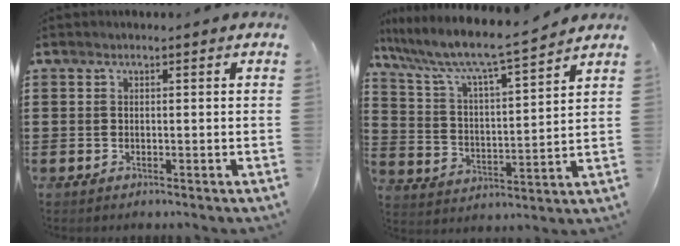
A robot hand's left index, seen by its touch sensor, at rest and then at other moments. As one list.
[{"total": 7.5, "force": [6.5, 0.4, 3.8], "torque": [-0.103, -0.044, 0.102]}]